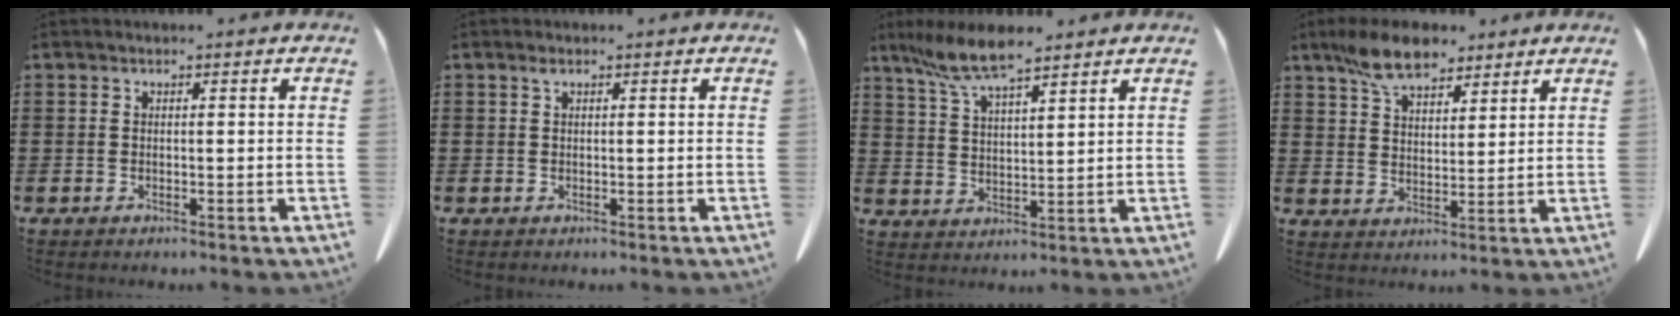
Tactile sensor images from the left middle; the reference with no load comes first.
{"total": 0.6, "force": [0.3, 0.2, 0.4], "torque": [-0.011, 0.000, 0.008]}
{"total": 7.8, "force": [6.0, 1.2, 4.9], "torque": [-0.109, -0.010, 0.111]}
{"total": 8.4, "force": [6.5, 3.3, 4.1], "torque": [-0.093, -0.007, 0.122]}